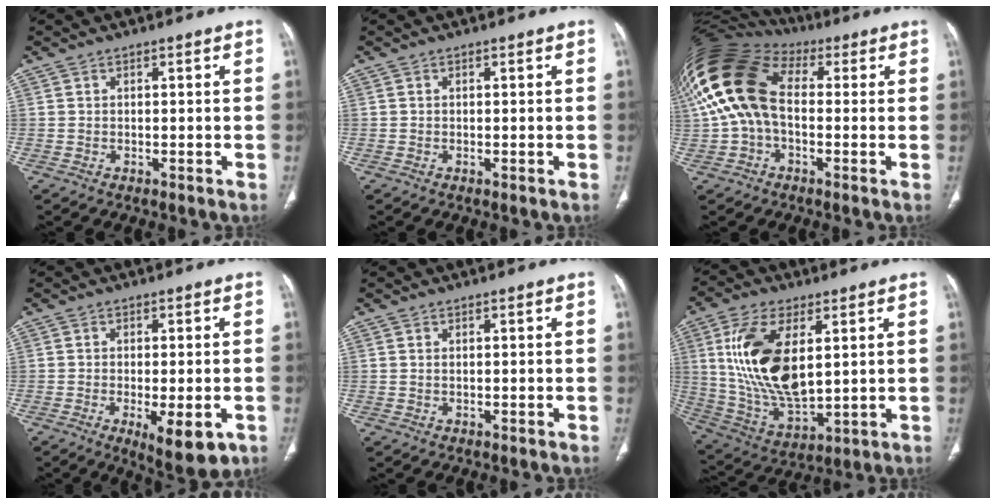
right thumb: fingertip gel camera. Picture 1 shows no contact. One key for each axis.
{"total": 0.0}
{"total": 17.5, "fx": 1.7, "fy": 11.3, "fz": 13.3, "tx": -0.281, "ty": 0.044, "tz": 0.024}
{"total": 9.3, "fx": -3.4, "fy": 3.4, "fz": 8.0, "tx": -0.106, "ty": -0.012, "tz": -0.043}
{"total": 0.0}
{"total": 18.6, "fx": 4.3, "fy": 9.1, "fz": 15.6, "tx": -0.301, "ty": -0.022, "tz": 0.093}